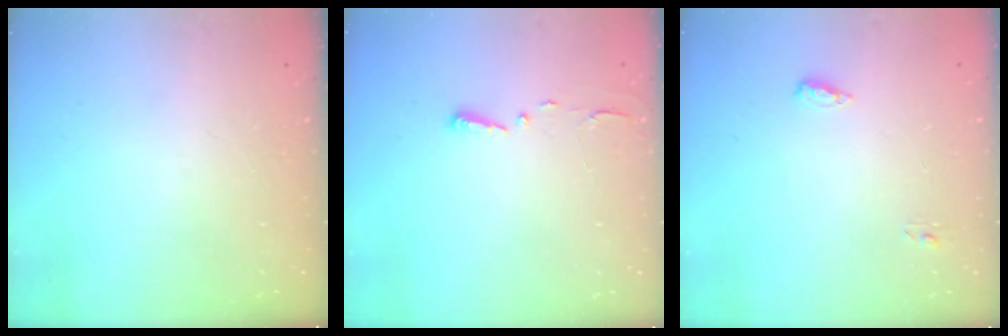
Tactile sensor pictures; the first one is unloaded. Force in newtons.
{"total": 2.7, "press": 2.7, "slide": 0.4}
{"total": 4.9, "press": 4.6, "slide": 1.5}